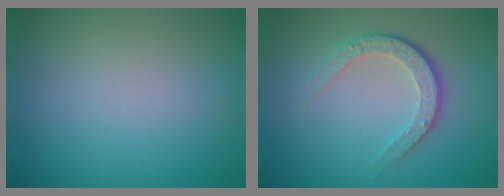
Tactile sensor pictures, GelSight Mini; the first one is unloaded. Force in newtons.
{"total": 3.5, "press": 2.5, "slide": 2.5}